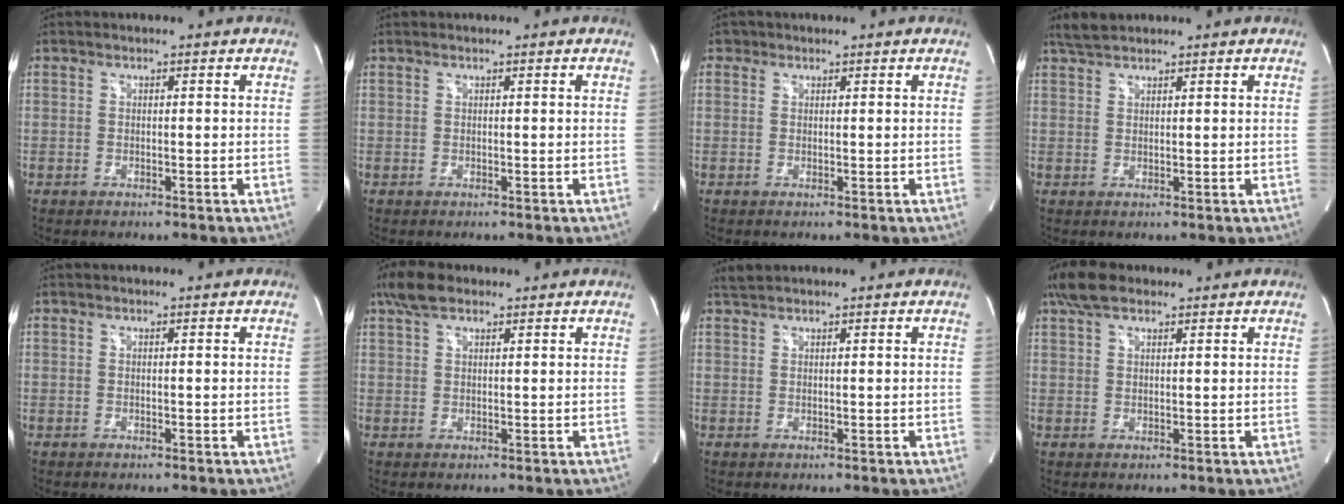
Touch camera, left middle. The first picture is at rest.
{"total": 0.0}
{"total": 1.0, "force": [0.6, 0.8, 0.0], "torque": [0.006, 0.001, 0.005]}
{"total": 2.8, "force": [2.6, 0.6, 0.9], "torque": [-0.025, 0.012, 0.051]}
{"total": 0.0}
{"total": 4.7, "force": [3.4, 1.9, 2.6], "torque": [-0.066, 0.021, 0.068]}
{"total": 1.4, "force": [1.4, 0.0, 0.1], "torque": [-0.012, 0.010, 0.031]}
{"total": 5.3, "force": [3.9, 2.1, 2.9], "torque": [-0.071, 0.025, 0.078]}